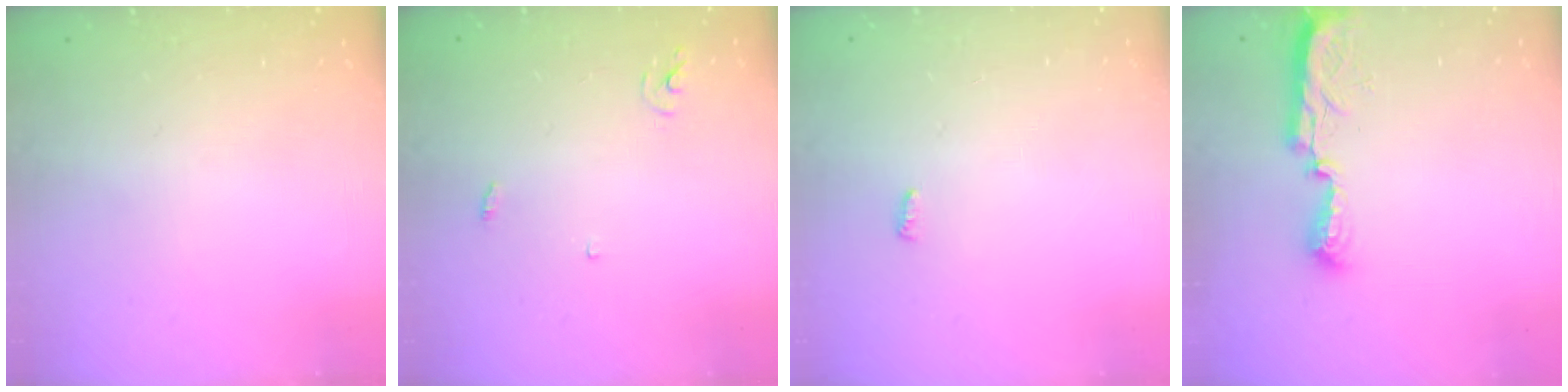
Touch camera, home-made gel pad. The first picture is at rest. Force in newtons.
{"total": 3.0, "press": 3.0, "slide": 0.2}
{"total": 3.5, "press": 3.5, "slide": 0.3}
{"total": 8.3, "press": 8.3, "slide": 0.9}